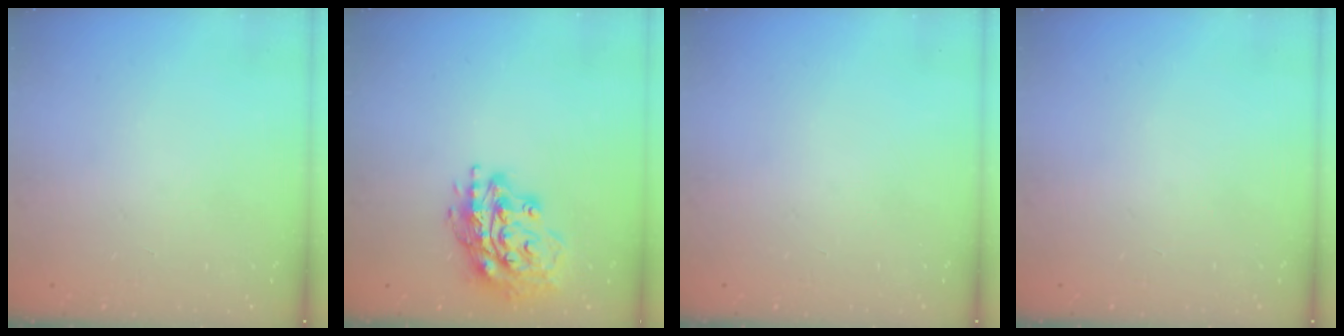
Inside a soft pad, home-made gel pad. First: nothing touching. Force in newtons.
{"total": 16.9, "press": 16.8, "slide": 1.5}
{"total": 0.0}
{"total": 0.0}